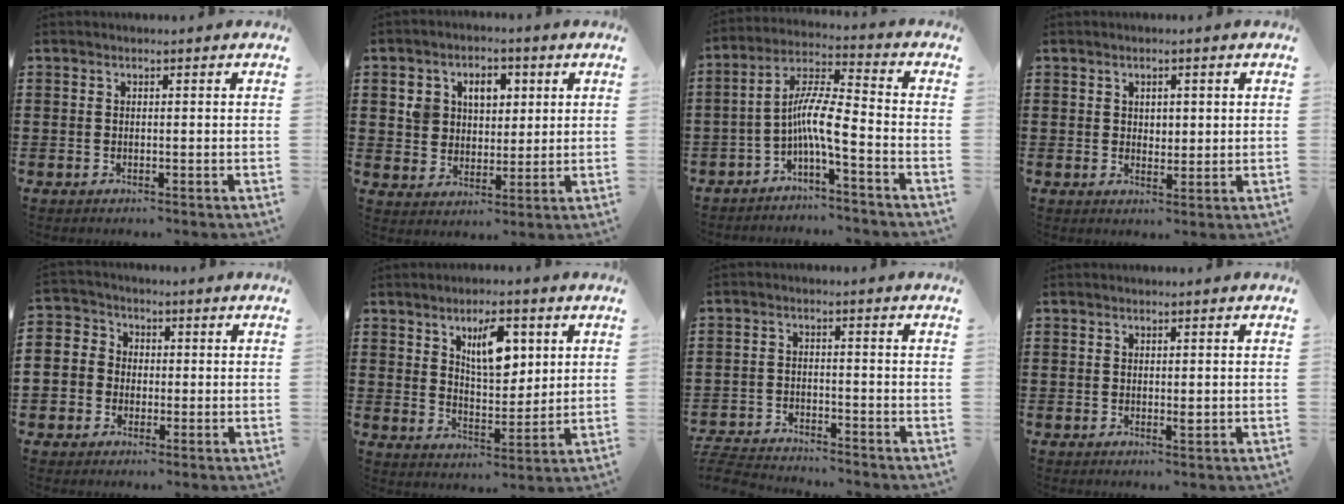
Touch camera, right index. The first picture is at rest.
{"total": 6.2, "force": [2.1, 4.9, 3.0], "torque": [-0.080, 0.019, 0.037]}
{"total": 7.5, "force": [-3.1, 0.9, 6.7], "torque": [-0.133, -0.006, -0.064]}
{"total": 1.7, "force": [0.9, 1.2, 0.8], "torque": [-0.010, 0.005, 0.013]}
{"total": 4.4, "force": [-1.4, 4.2, 0.3], "torque": [-0.032, 0.008, -0.034]}
{"total": 7.6, "force": [3.3, 3.7, 5.8], "torque": [-0.093, 0.000, 0.050]}
{"total": 4.0, "force": [-4.0, 0.2, 0.2], "torque": [-0.013, -0.001, -0.086]}
{"total": 0.9, "force": [0.0, 0.4, 0.9], "torque": [-0.015, -0.001, 0.000]}